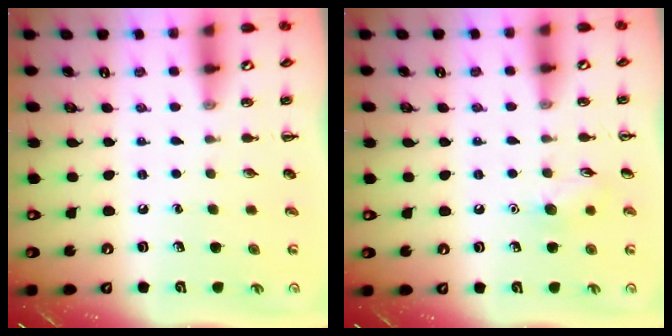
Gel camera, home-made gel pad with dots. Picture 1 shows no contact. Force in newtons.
{"total": 6.5, "press": 6.3, "slide": 1.6}